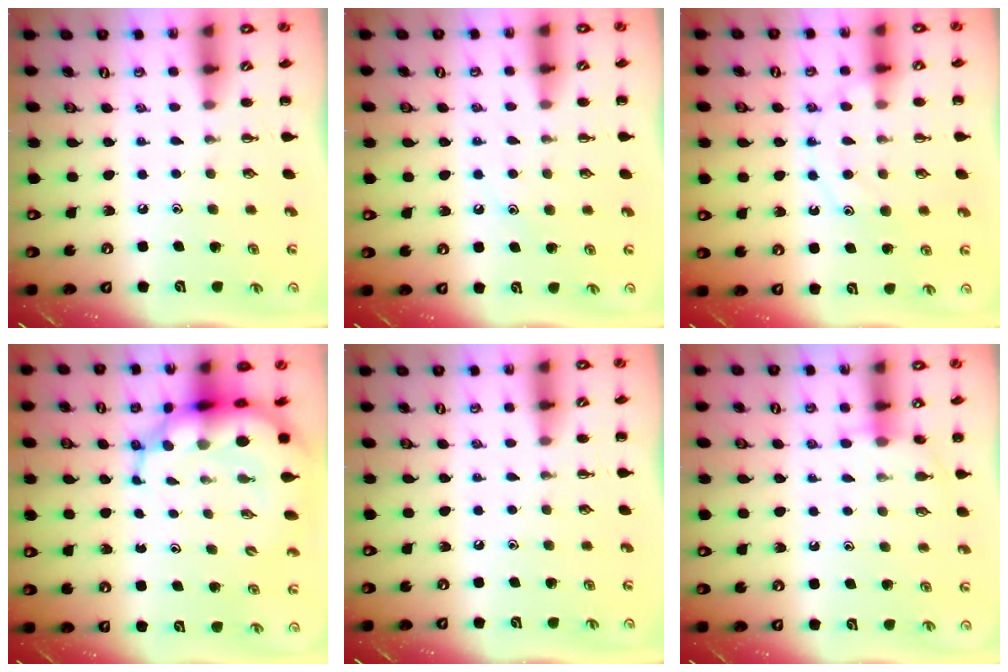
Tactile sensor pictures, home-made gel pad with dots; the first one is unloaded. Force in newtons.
{"total": 7.8, "press": 7.8, "slide": 1.1}
{"total": 10.6, "press": 10.6, "slide": 0.7}
{"total": 10.4, "press": 10.0, "slide": 2.8}
{"total": 0.0}
{"total": 6.8, "press": 6.7, "slide": 1.3}